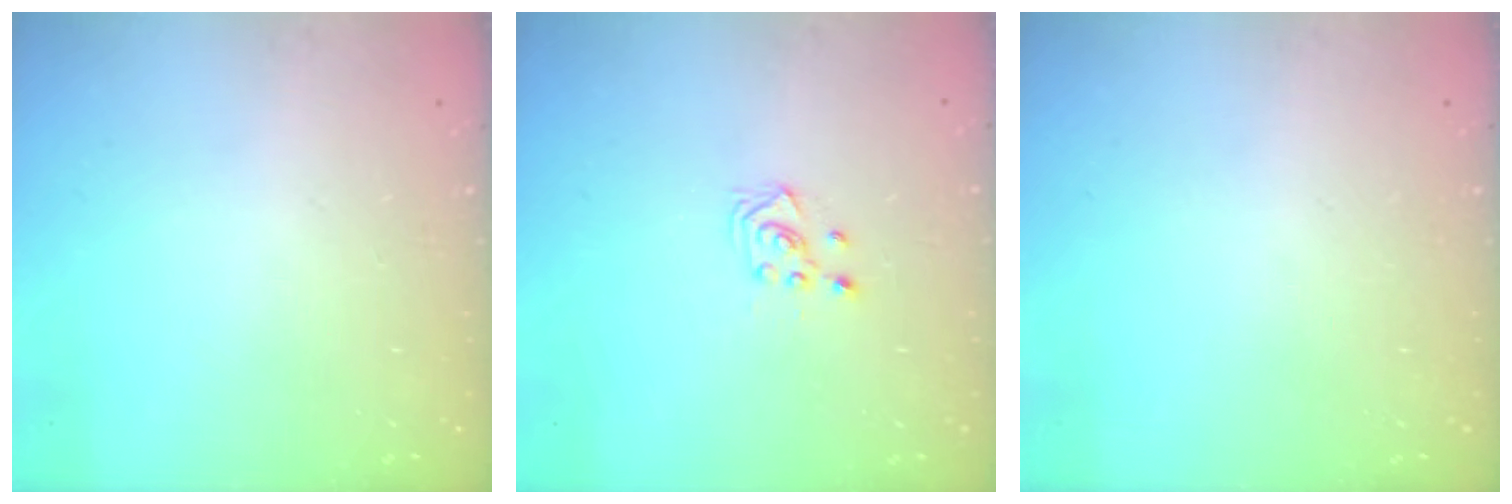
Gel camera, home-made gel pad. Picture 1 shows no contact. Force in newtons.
{"total": 3.1, "press": 2.9, "slide": 1.0}
{"total": 0.0}